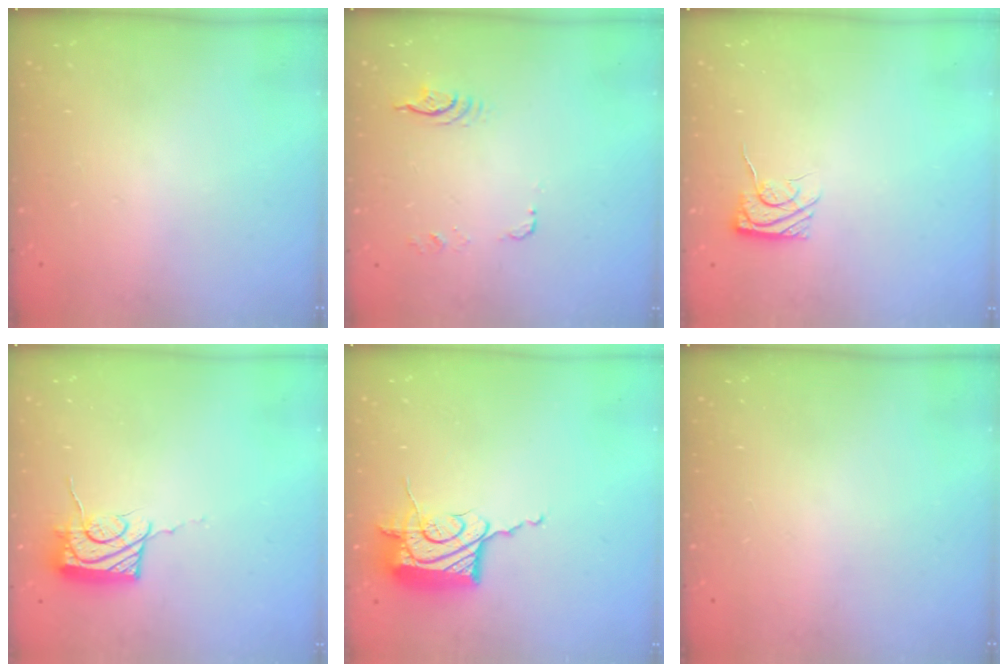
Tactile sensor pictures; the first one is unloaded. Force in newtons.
{"total": 14.8, "press": 7.2, "slide": 12.9}
{"total": 6.1, "press": 5.9, "slide": 1.6}
{"total": 12.2, "press": 12.0, "slide": 1.8}
{"total": 17.2, "press": 17.1, "slide": 0.7}
{"total": 0.0}